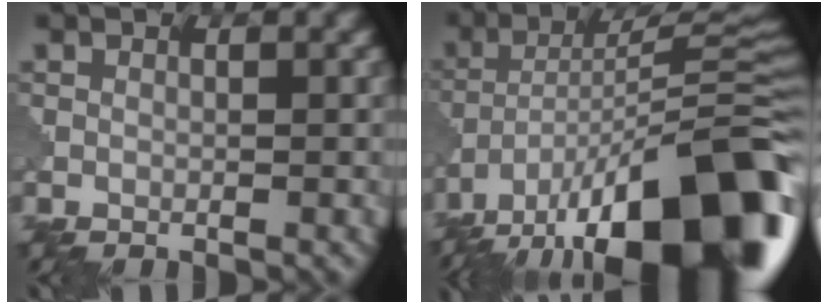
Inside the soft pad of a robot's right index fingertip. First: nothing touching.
{"total": 18.9, "force": [-11.3, 6.4, 13.7], "torque": [-0.181, 0.006, -0.191]}